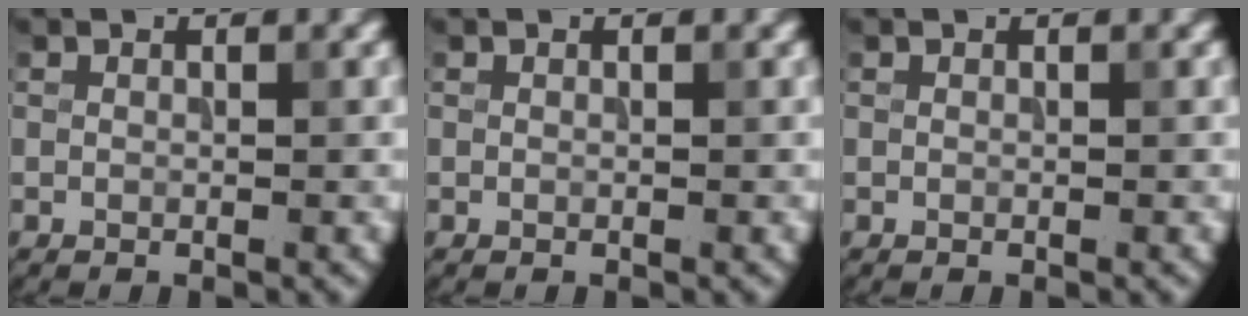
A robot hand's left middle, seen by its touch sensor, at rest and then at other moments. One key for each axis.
{"total": 0.0}
{"total": 0.0}